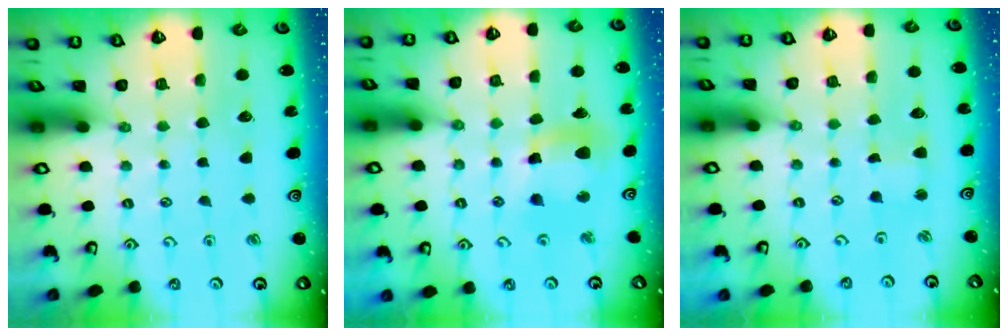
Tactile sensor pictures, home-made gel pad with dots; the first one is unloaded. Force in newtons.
{"total": 11.6, "press": 11.4, "slide": 2.0}
{"total": 1.6, "press": 1.5, "slide": 0.4}